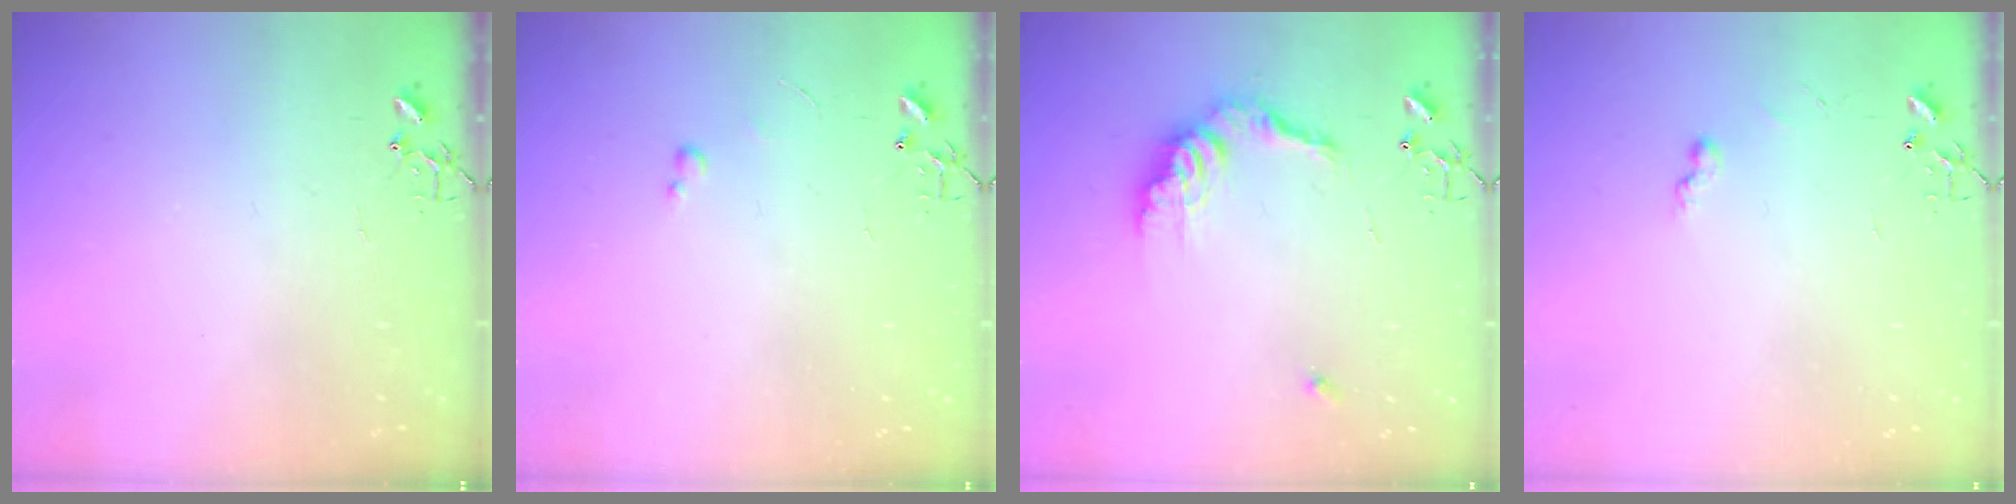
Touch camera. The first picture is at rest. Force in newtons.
{"total": 2.4, "press": 2.3, "slide": 0.4}
{"total": 13.3, "press": 13.2, "slide": 1.1}
{"total": 5.2, "press": 5.2, "slide": 0.4}